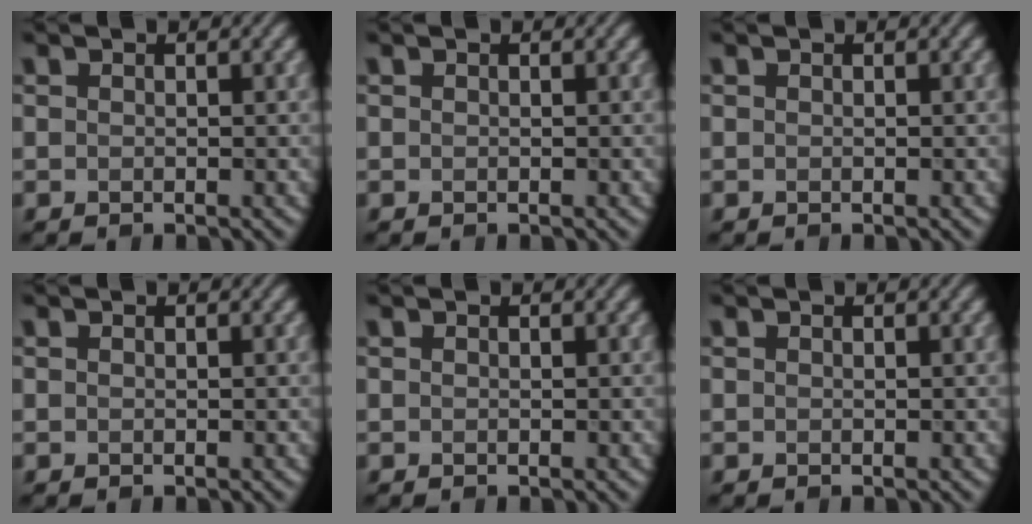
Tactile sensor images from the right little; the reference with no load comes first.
{"total": 0.0}
{"total": 0.0}
{"total": 0.0}
{"total": 0.0}
{"total": 0.0}